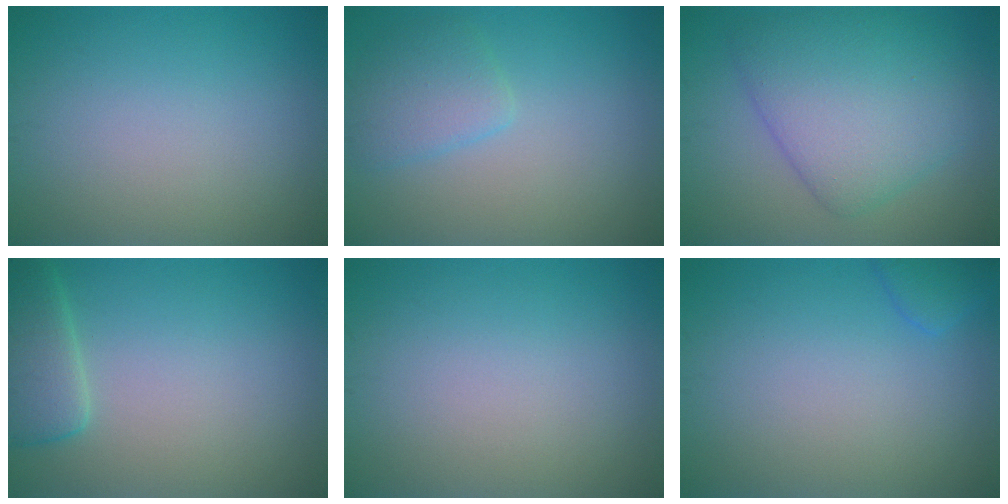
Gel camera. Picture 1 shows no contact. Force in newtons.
{"total": 2.6, "press": 2.6, "slide": 0.2}
{"total": 7.4, "press": 7.4, "slide": 0.1}
{"total": 3.8, "press": 3.8, "slide": 0.3}
{"total": 0.0}
{"total": 1.6, "press": 1.6, "slide": 0.1}